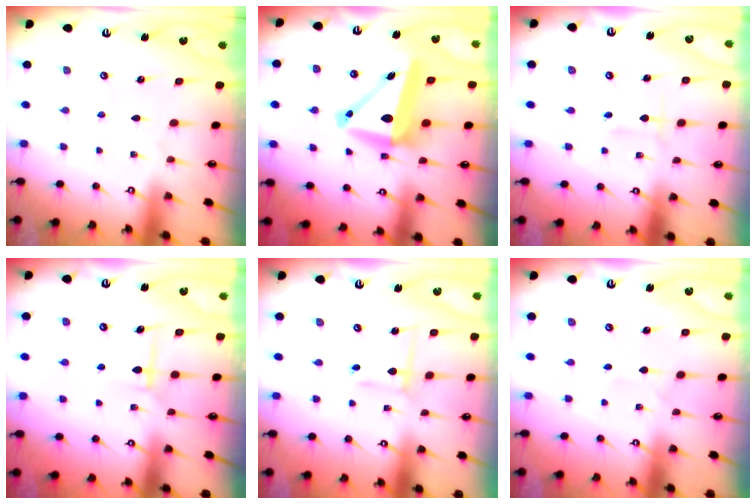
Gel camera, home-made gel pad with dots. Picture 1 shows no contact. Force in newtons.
{"total": 12.5, "press": 12.3, "slide": 1.8}
{"total": 1.9, "press": 1.9, "slide": 0.3}
{"total": 8.0, "press": 8.0, "slide": 0.6}
{"total": 4.8, "press": 4.7, "slide": 0.5}
{"total": 2.3, "press": 2.3, "slide": 0.2}